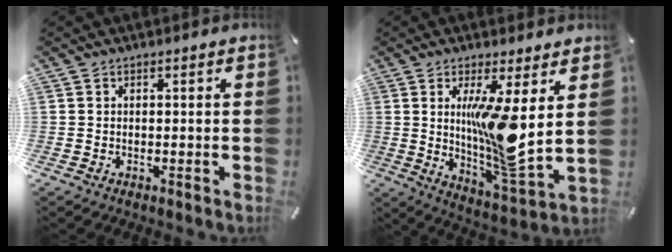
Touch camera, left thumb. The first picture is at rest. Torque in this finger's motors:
{"motor_torque": [2.54, 2.47, 2.30, -0.47, 0.46]}